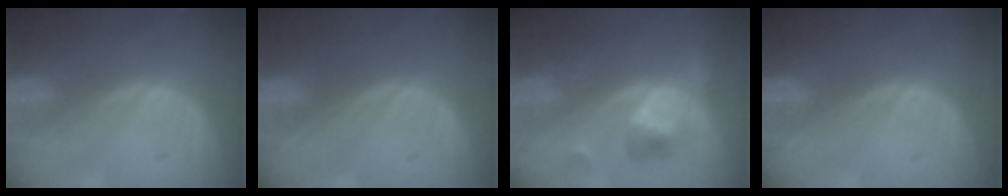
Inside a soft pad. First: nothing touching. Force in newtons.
{"total": 0.0}
{"total": 5.7, "press": 5.2, "slide": 2.4}
{"total": 0.0}